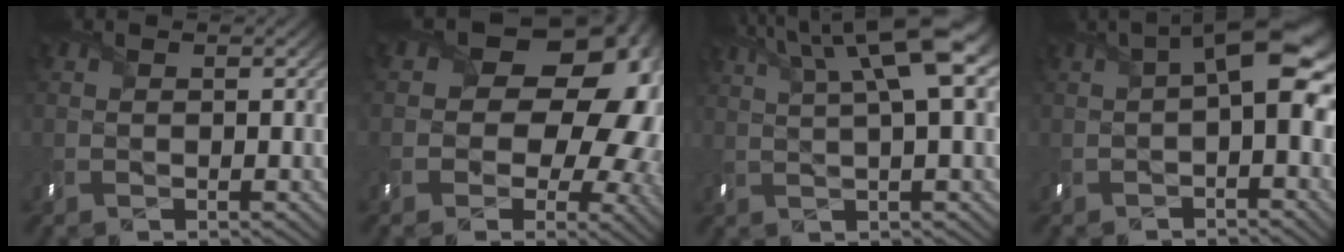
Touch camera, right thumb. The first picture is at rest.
{"total": 19.2, "force": [1.9, 14.6, 12.3], "torque": [-0.167, 0.000, 0.024]}
{"total": 9.3, "force": [4.0, 2.0, 8.2], "torque": [-0.137, 0.027, 0.069]}
{"total": 7.8, "force": [0.7, 3.2, 7.1], "torque": [-0.109, 0.007, 0.007]}